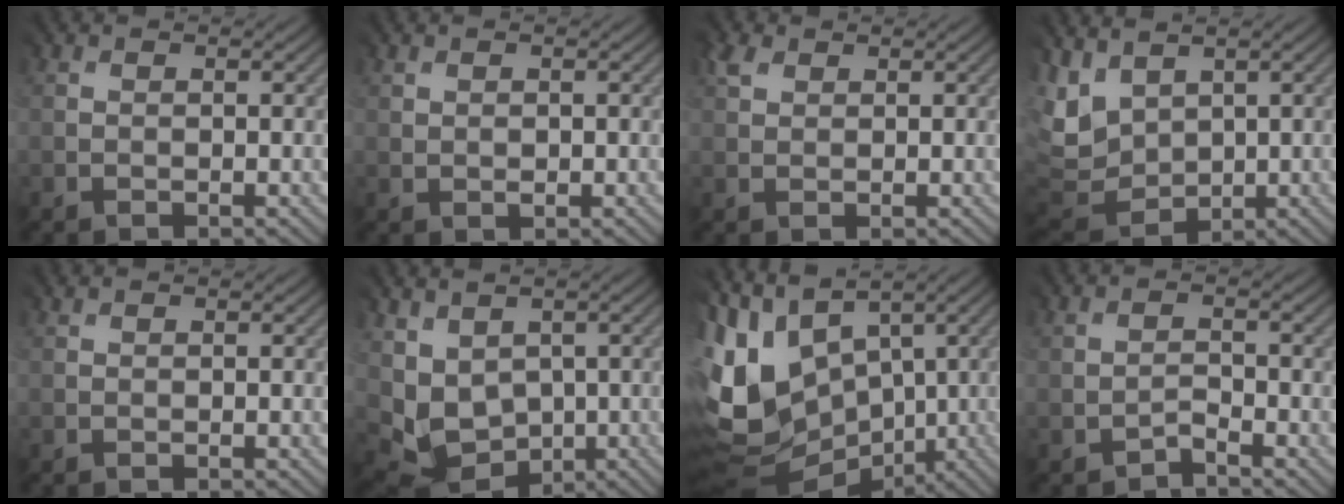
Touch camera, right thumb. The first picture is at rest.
{"total": 0.8, "force": [0.6, 0.5, 0.1], "torque": [-0.006, -0.002, 0.015]}
{"total": 2.2, "force": [1.7, 1.3, 0.1], "torque": [-0.019, 0.005, 0.034]}
{"total": 6.9, "force": [3.5, 5.0, 3.1], "torque": [-0.136, -0.002, 0.077]}
{"total": 0.7, "force": [0.5, 0.2, 0.4], "torque": [-0.011, 0.002, 0.007]}
{"total": 5.5, "force": [0.7, 4.8, 2.5], "torque": [-0.098, -0.021, 0.027]}
{"total": 11.9, "force": [1.2, 8.8, 7.9], "torque": [-0.230, -0.005, 0.029]}
{"total": 2.1, "force": [-1.5, -0.9, -1.2], "torque": [0.015, 0.003, -0.031]}